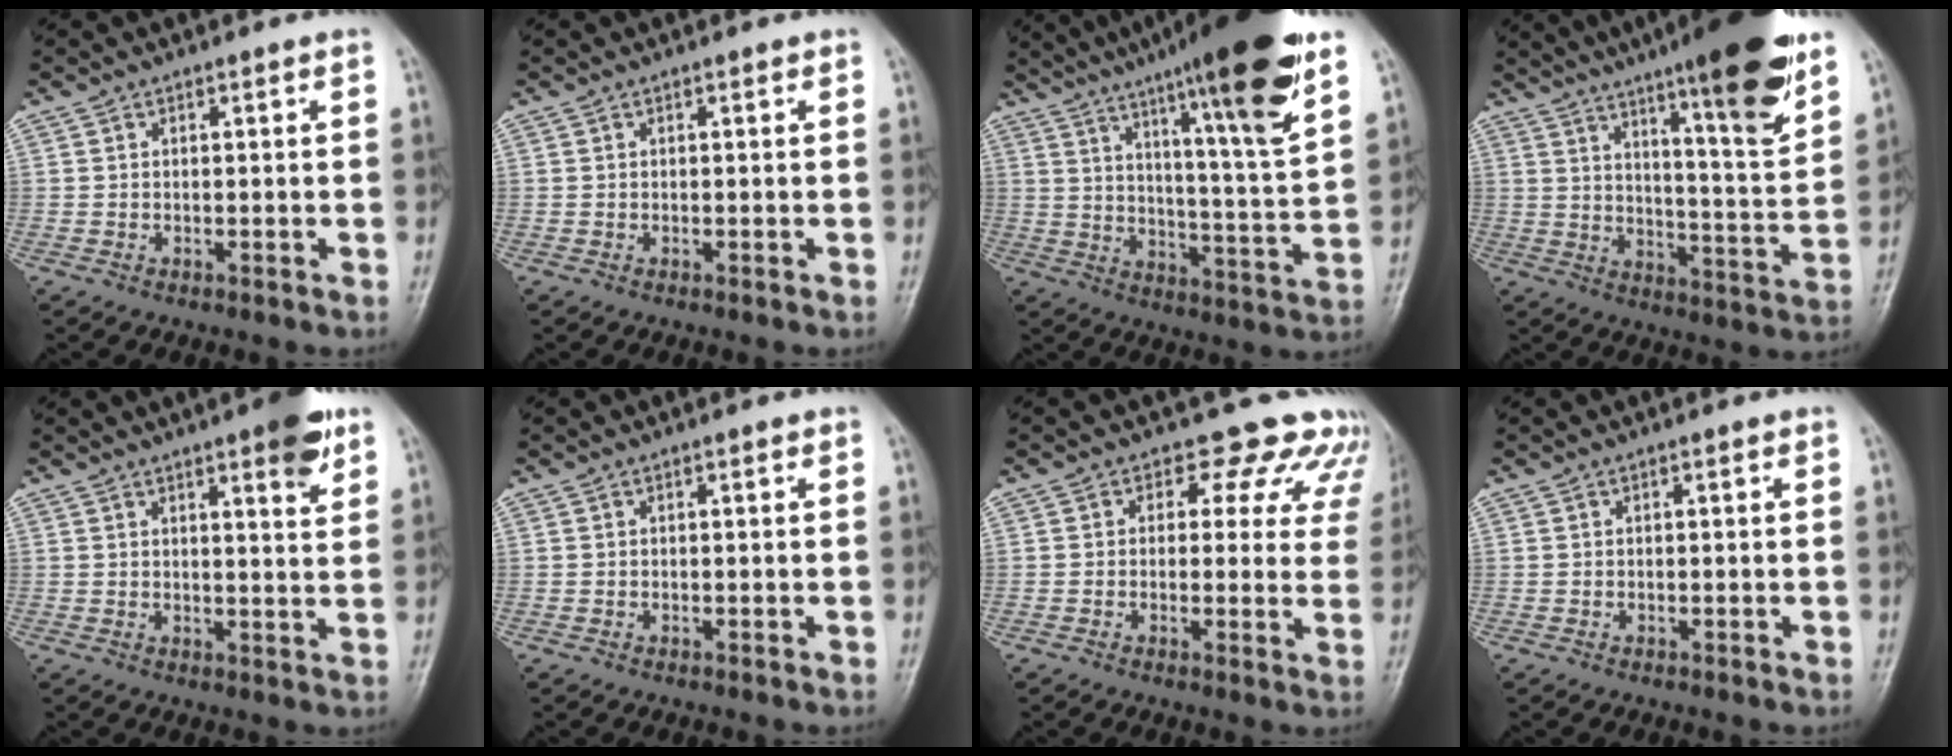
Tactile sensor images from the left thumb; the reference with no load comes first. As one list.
[{"total": 0.0}, {"total": 22.4, "force": [13.9, 1.6, 17.5], "torque": [-0.244, -0.052, 0.209]}, {"total": 19.7, "force": [12.3, 2.5, 15.2], "torque": [-0.196, -0.064, 0.184]}, {"total": 7.2, "force": [4.3, 1.7, 5.5], "torque": [-0.063, -0.019, 0.053]}, {"total": 0.0}, {"total": 9.9, "force": [8.0, 5.5, 2.1], "torque": [0.036, -0.031, 0.061]}, {"total": 0.0}]